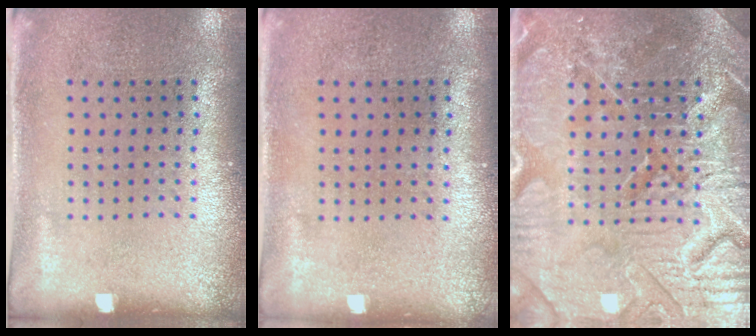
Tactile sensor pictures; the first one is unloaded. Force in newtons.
{"total": 0.0}
{"total": 6.4, "press": 6.3, "slide": 0.7}